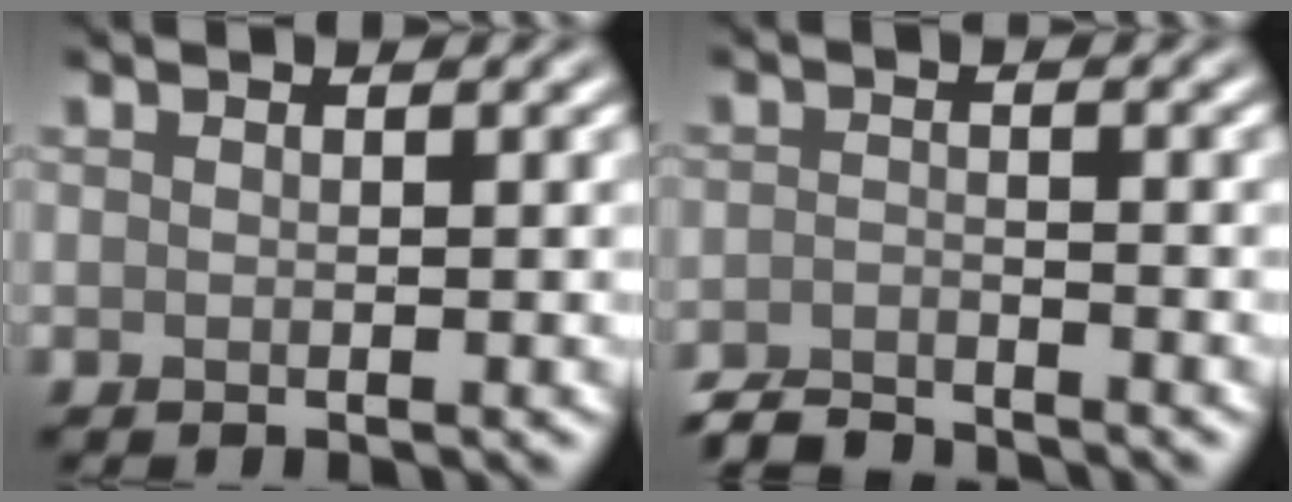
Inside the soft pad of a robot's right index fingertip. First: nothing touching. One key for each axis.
{"total": 3.3, "fx": -3.2, "fy": 0.4, "fz": 0.7, "tx": -0.014, "ty": -0.004, "tz": -0.066}